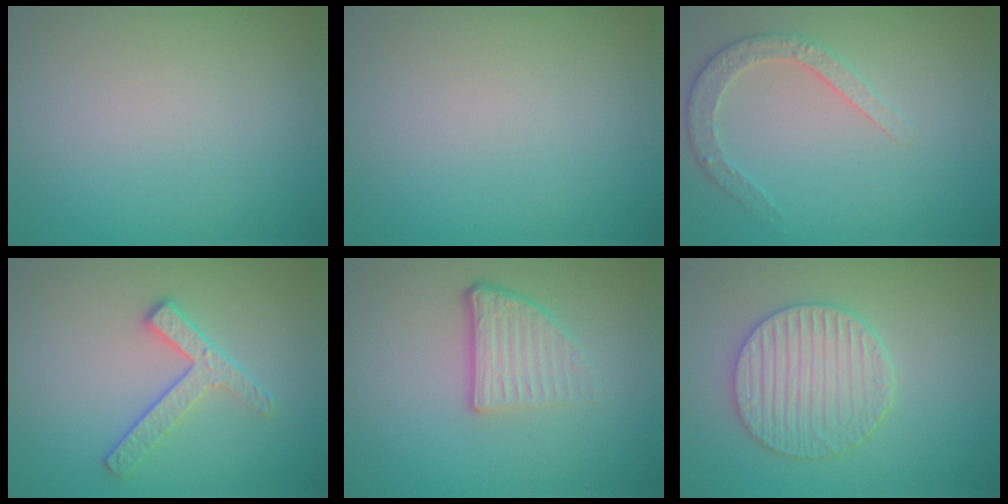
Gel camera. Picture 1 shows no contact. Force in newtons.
{"total": 0.0}
{"total": 2.6, "press": 2.5, "slide": 0.8}
{"total": 2.8, "press": 2.4, "slide": 1.4}
{"total": 3.8, "press": 2.4, "slide": 2.9}
{"total": 4.6, "press": 4.0, "slide": 2.2}